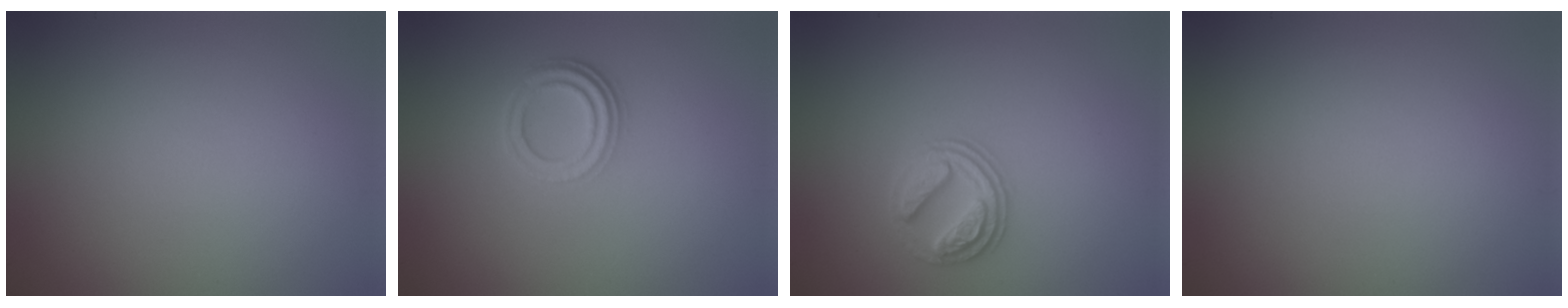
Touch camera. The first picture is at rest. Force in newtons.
{"total": 2.8, "press": 2.3, "slide": 1.6}
{"total": 2.7, "press": 2.6, "slide": 0.9}
{"total": 0.0}